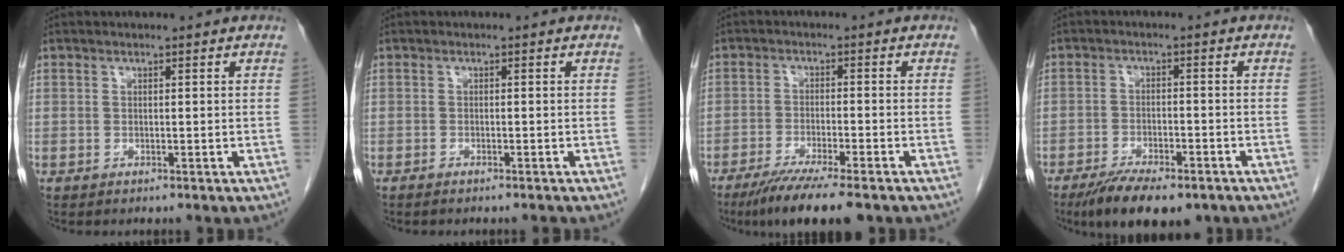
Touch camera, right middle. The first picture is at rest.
{"total": 1.6, "force": [-1.4, 0.1, 0.7], "torque": [-0.011, -0.002, -0.020]}
{"total": 9.2, "force": [-7.0, 0.5, 6.0], "torque": [-0.094, -0.023, -0.110]}
{"total": 10.2, "force": [-7.4, 3.2, 6.2], "torque": [-0.094, -0.013, -0.113]}